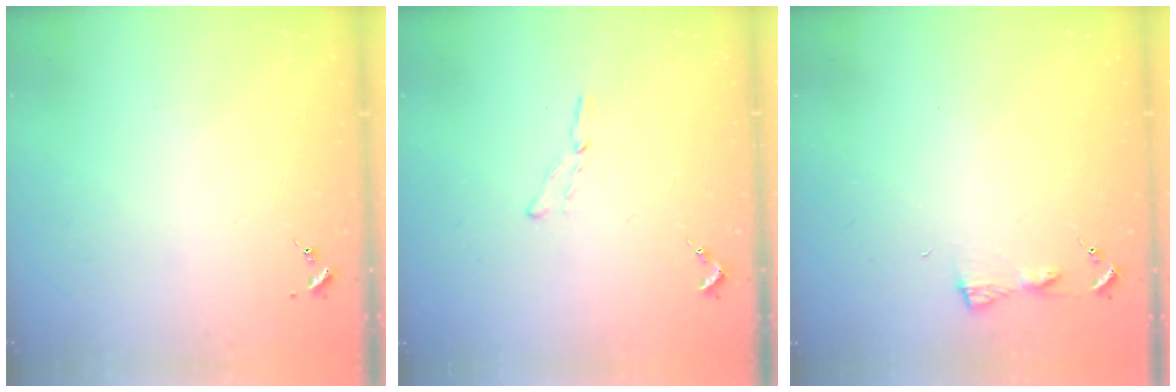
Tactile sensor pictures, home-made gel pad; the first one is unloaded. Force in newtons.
{"total": 3.5, "press": 3.5, "slide": 0.4}
{"total": 3.2, "press": 3.1, "slide": 0.3}